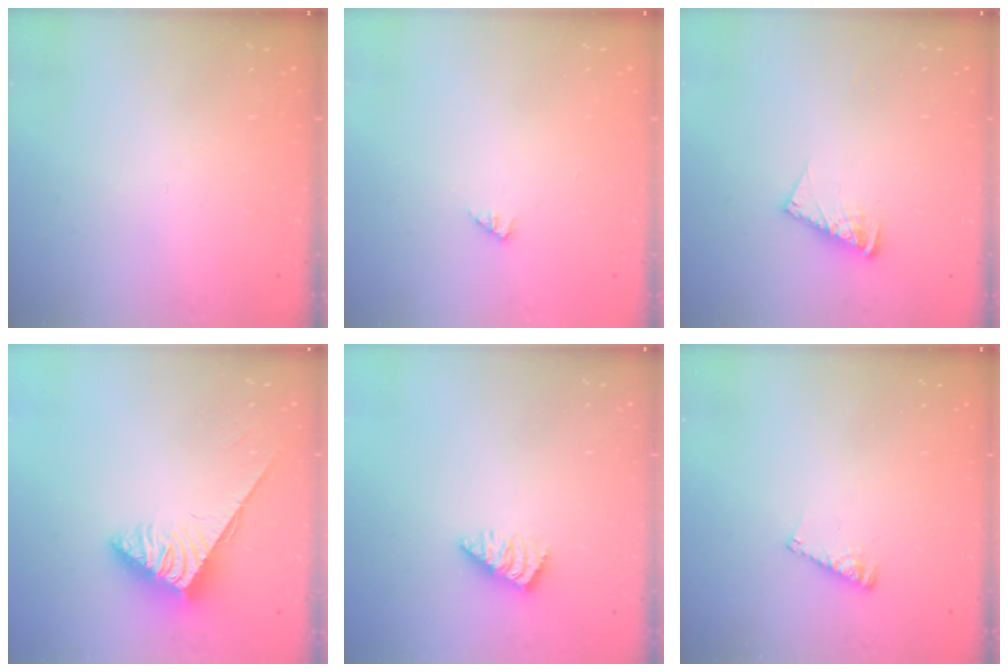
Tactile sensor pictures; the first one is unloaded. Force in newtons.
{"total": 0.9, "press": 0.8, "slide": 0.2}
{"total": 8.7, "press": 8.6, "slide": 0.8}
{"total": 3.8, "press": 3.8, "slide": 0.5}
{"total": 1.5, "press": 1.5, "slide": 0.3}
{"total": 4.2, "press": 4.2, "slide": 0.7}